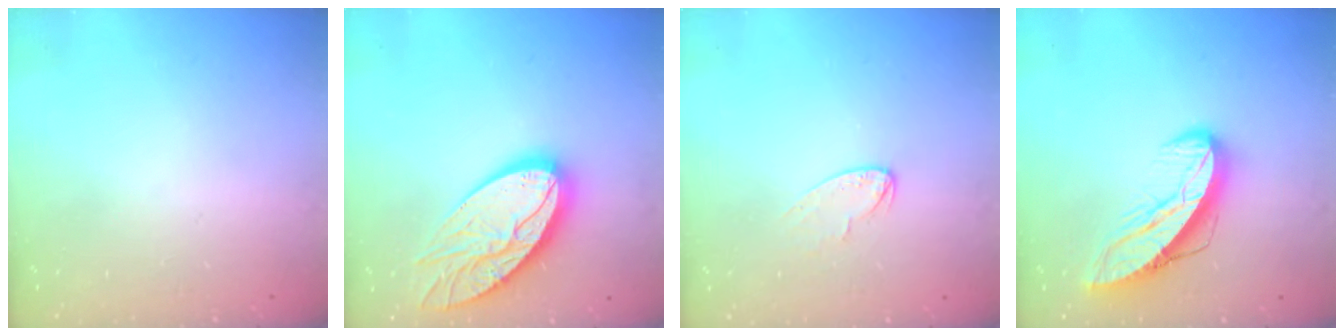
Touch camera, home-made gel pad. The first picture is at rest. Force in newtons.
{"total": 18.9, "press": 18.8, "slide": 1.4}
{"total": 5.1, "press": 5.1, "slide": 0.4}
{"total": 11.0, "press": 11.0, "slide": 1.0}